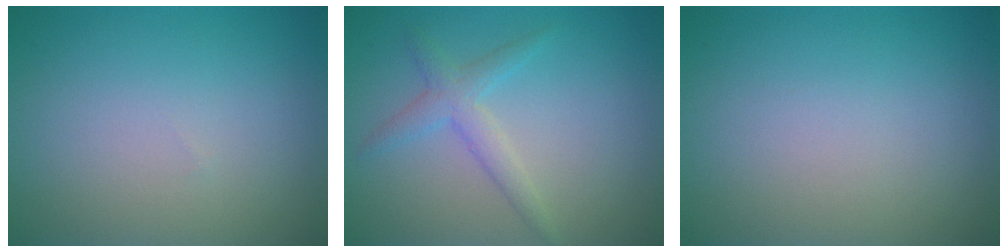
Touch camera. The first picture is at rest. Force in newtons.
{"total": 2.3, "press": 2.3, "slide": 0.2}
{"total": 0.0}